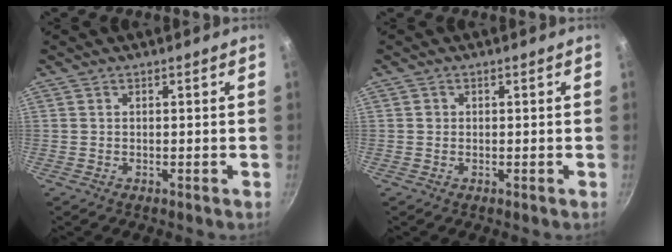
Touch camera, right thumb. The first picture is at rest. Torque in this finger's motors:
{"motor_torque": [0.12, 0.07, 0.18, -0.01, -0.02]}